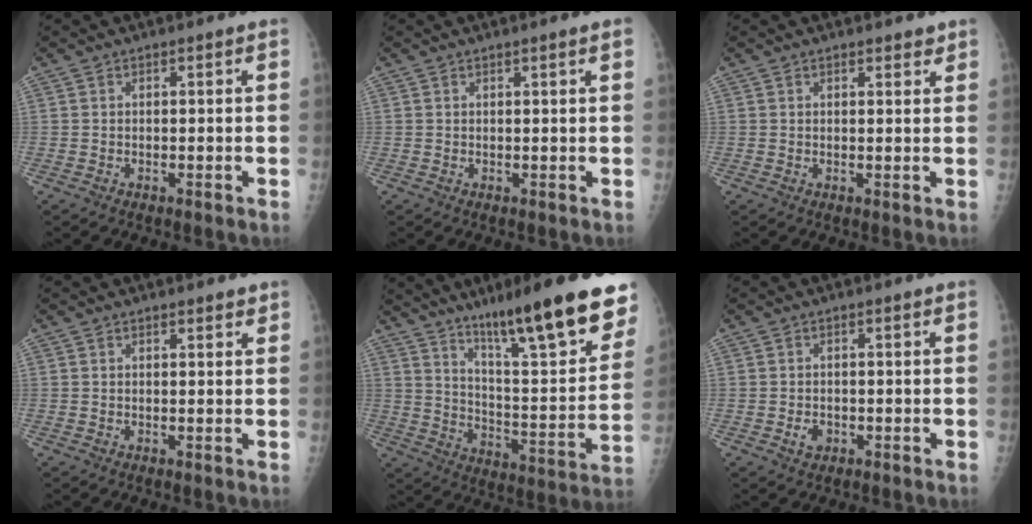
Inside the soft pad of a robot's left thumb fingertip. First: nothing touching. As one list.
[{"total": 1.2, "force": [0.8, -0.2, 0.9], "torque": [-0.014, -0.002, 0.014]}, {"total": 1.9, "force": [1.6, 0.7, 0.8], "torque": [-0.003, -0.008, 0.020]}, {"total": 1.6, "force": [1.3, 0.5, 0.7], "torque": [-0.006, -0.006, 0.018]}, {"total": 25.5, "force": [17.0, 4.3, 18.5], "torque": [-0.249, -0.077, 0.267]}, {"total": 2.3, "force": [-0.7, 1.8, 1.3], "torque": [-0.017, 0.002, -0.005]}]